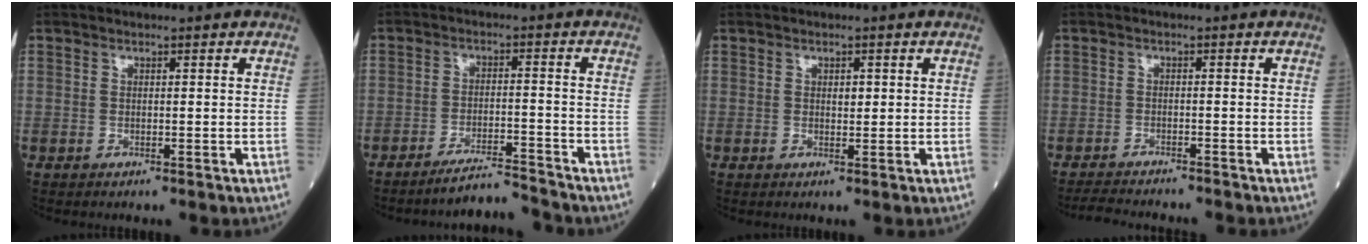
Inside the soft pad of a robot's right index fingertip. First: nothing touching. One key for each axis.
{"total": 5.3, "fx": -5.2, "fy": -0.3, "fz": 0.9, "tx": -0.014, "ty": -0.006, "tz": -0.090}
{"total": 1.1, "fx": 0.3, "fy": 0.6, "fz": 0.9, "tx": -0.011, "ty": -0.001, "tz": 0.005}
{"total": 5.8, "fx": -5.5, "fy": 0.6, "fz": 1.6, "tx": -0.023, "ty": -0.017, "tz": -0.090}